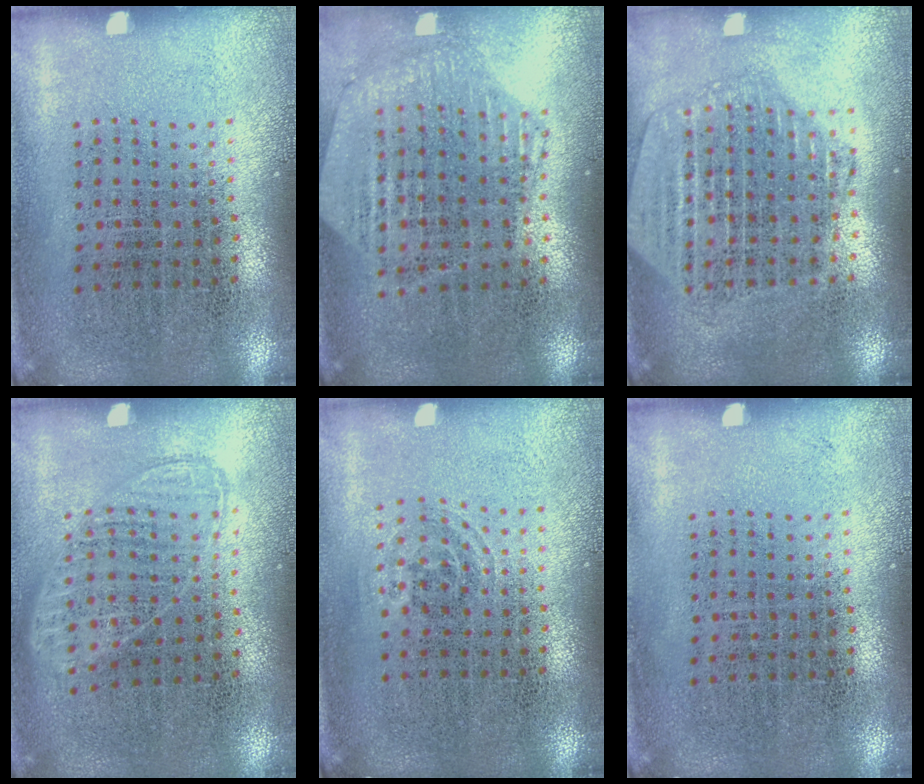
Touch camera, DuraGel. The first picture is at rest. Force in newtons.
{"total": 1.1, "press": 1.1, "slide": 0.3}
{"total": 2.0, "press": 1.9, "slide": 0.8}
{"total": 0.8, "press": 0.7, "slide": 0.3}
{"total": 0.8, "press": 0.6, "slide": 0.6}
{"total": 0.0}